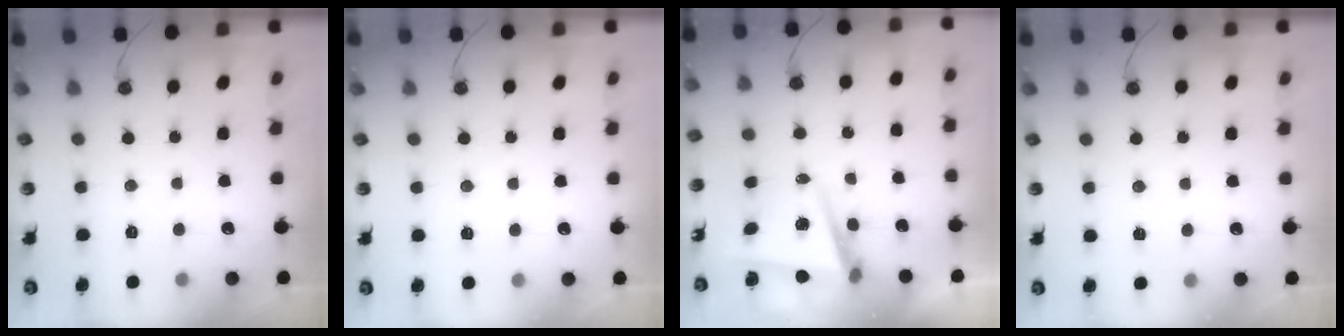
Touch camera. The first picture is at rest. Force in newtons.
{"total": 2.5, "press": 2.2, "slide": 1.1}
{"total": 5.6, "press": 5.1, "slide": 2.3}
{"total": 6.2, "press": 4.3, "slide": 4.4}